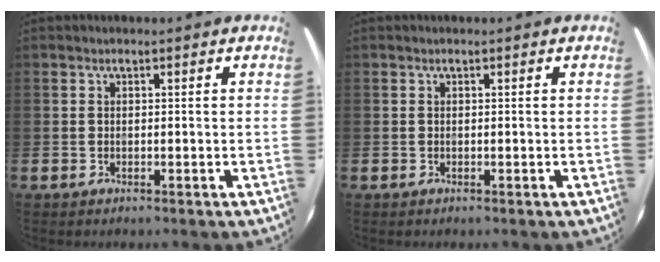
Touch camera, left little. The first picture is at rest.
{"total": 0.0}